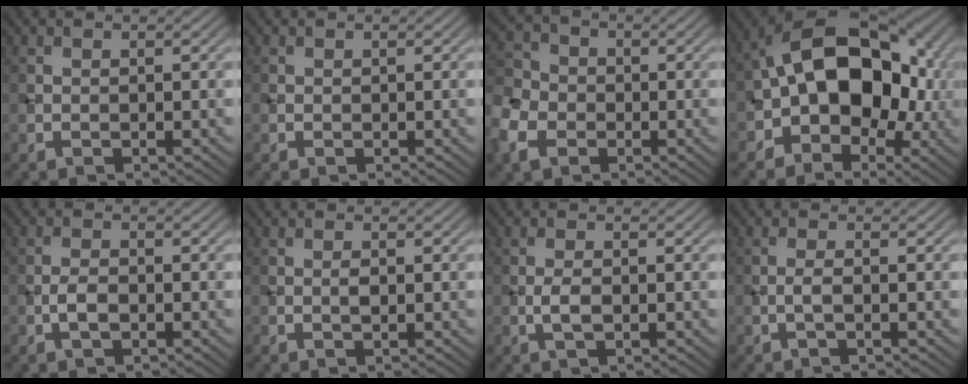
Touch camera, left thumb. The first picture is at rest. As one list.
[{"total": 0.0}, {"total": 7.5, "force": [-3.6, 5.5, 3.7], "torque": [-0.108, -0.008, -0.090]}, {"total": 14.4, "force": [-1.6, 9.7, 10.5], "torque": [-0.144, 0.021, -0.044]}, {"total": 2.3, "force": [-0.9, 1.1, 1.8], "torque": [-0.035, 0.004, -0.021]}, {"total": 1.0, "force": [-0.1, 0.3, 0.9], "torque": [-0.016, 0.001, -0.002]}, {"total": 2.1, "force": [-0.5, 0.8, 1.8], "torque": [-0.039, 0.002, -0.012]}, {"total": 1.5, "force": [-0.5, 0.3, 1.4], "torque": [-0.029, 0.007, -0.012]}]